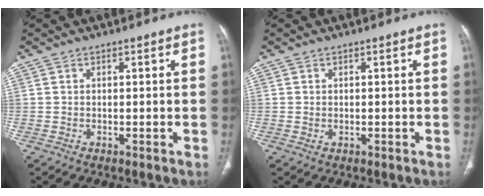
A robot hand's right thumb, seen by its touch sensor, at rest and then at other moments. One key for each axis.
{"total": 0.6, "fx": 0.0, "fy": 0.4, "fz": 0.4, "tx": -0.014, "ty": 0.002, "tz": 0.003}